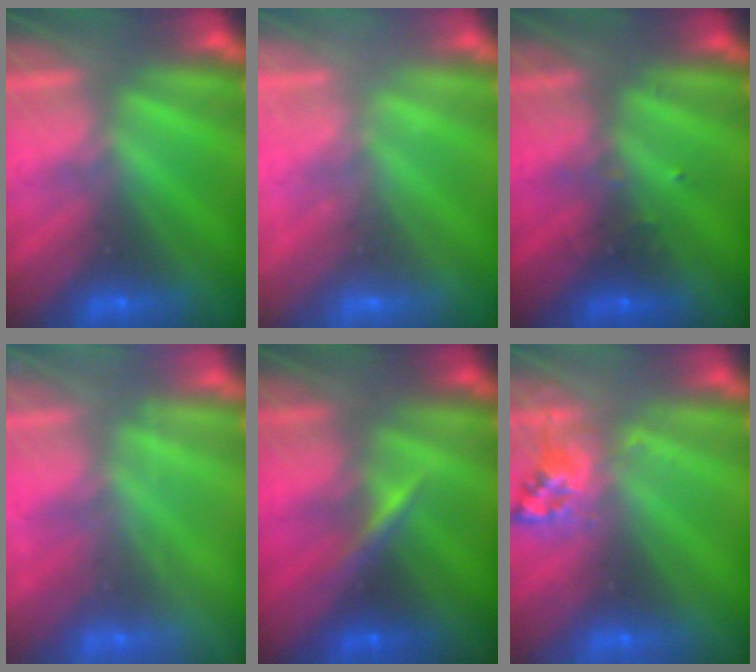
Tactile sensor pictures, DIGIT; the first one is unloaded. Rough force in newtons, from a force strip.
{"total": 2.3}
{"total": 2.4}
{"total": 2.2}
{"total": 2.9}
{"total": 2.6}